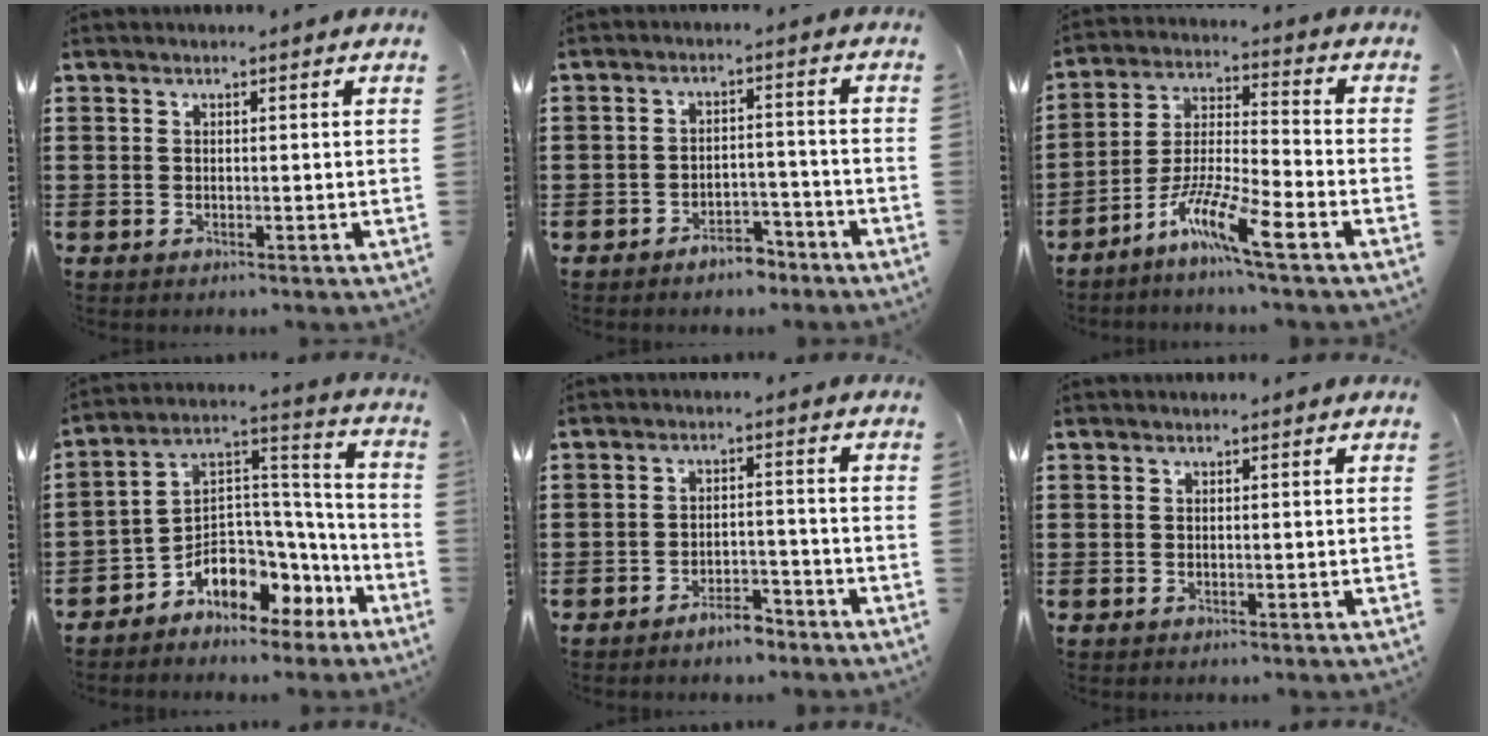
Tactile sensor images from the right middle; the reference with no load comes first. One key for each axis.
{"total": 3.8, "fx": -3.6, "fy": 1.1, "fz": 0.8, "tx": -0.015, "ty": 0.010, "tz": -0.072}
{"total": 9.2, "fx": -6.5, "fy": 0.9, "fz": 6.4, "tx": -0.136, "ty": -0.008, "tz": -0.129}
{"total": 5.3, "fx": -3.1, "fy": 3.9, "fz": 1.8, "tx": -0.054, "ty": -0.025, "tz": -0.061}
{"total": 3.8, "fx": -3.5, "fy": 0.9, "fz": 1.1, "tx": -0.020, "ty": 0.011, "tz": -0.070}
{"total": 0.0}